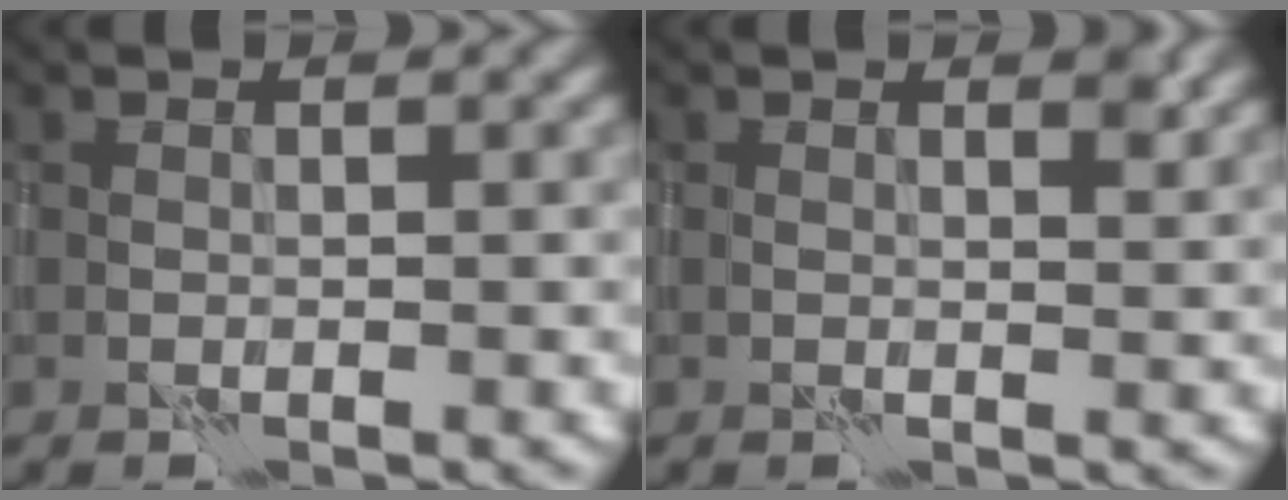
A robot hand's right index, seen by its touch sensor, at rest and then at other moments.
{"total": 1.5, "force": [1.0, 0.4, 1.0], "torque": [-0.012, -0.004, 0.015]}